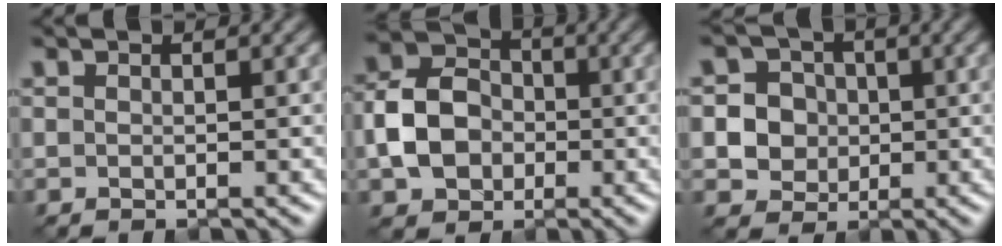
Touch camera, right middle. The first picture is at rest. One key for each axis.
{"total": 5.5, "fx": -1.3, "fy": 4.5, "fz": 2.9, "tx": -0.056, "ty": 0.007, "tz": -0.033}
{"total": 5.8, "fx": 0.6, "fy": 5.5, "fz": 1.9, "tx": -0.036, "ty": 0.022, "tz": 0.004}